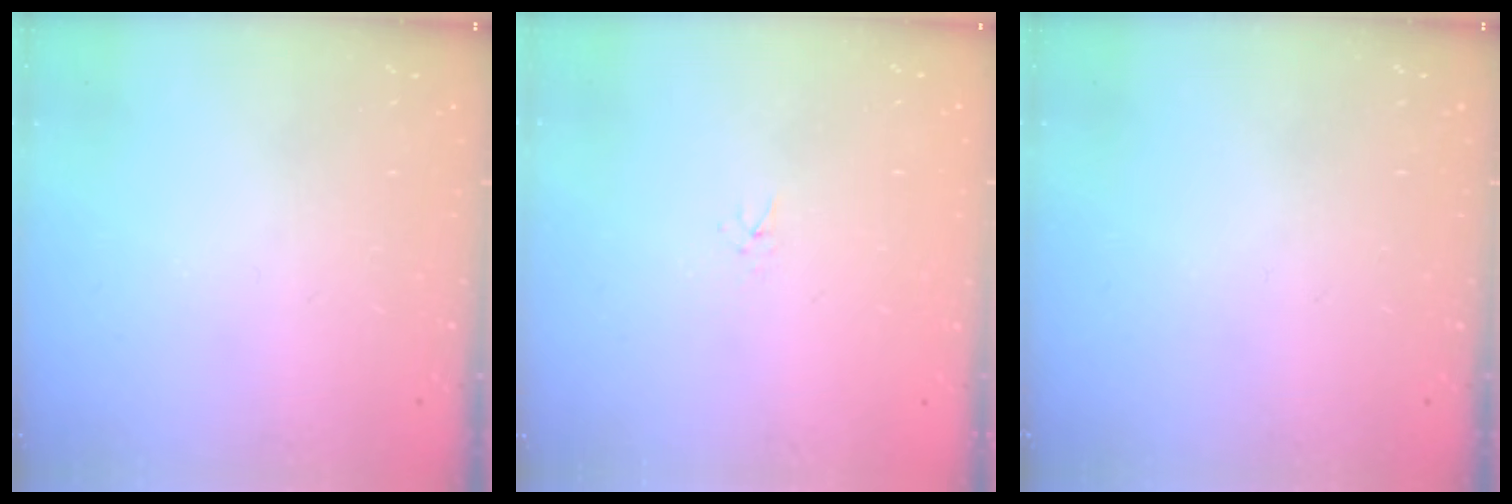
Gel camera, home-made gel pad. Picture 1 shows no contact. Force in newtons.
{"total": 1.6, "press": 1.6, "slide": 0.2}
{"total": 0.0}